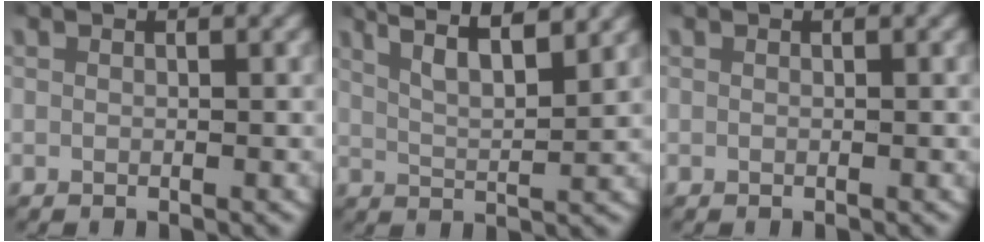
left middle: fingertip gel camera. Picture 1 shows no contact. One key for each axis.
{"total": 7.3, "fx": 4.9, "fy": 2.6, "fz": 4.8, "tx": -0.070, "ty": 0.019, "tz": 0.070}
{"total": 0.0}